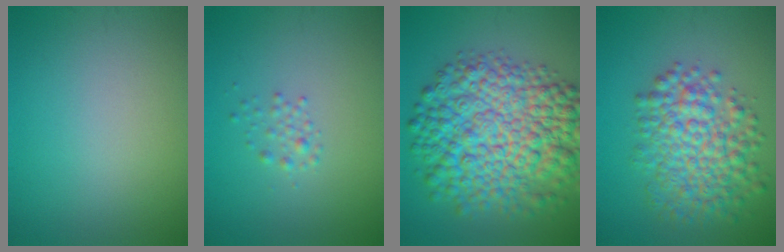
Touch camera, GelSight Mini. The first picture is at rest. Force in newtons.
{"total": 1.1, "press": 1.1, "slide": 0.1}
{"total": 12.0, "press": 12.0, "slide": 0.2}
{"total": 6.8, "press": 6.8, "slide": 0.1}